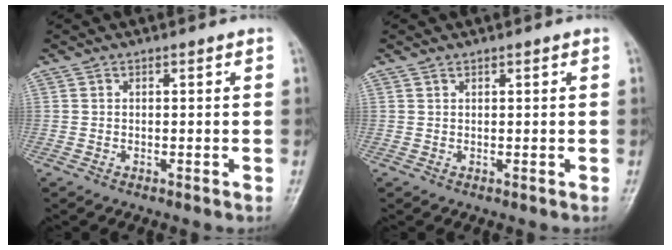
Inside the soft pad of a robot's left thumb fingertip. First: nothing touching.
{"total": 0.7, "force": [0.6, 0.3, 0.2], "torque": [-0.001, 0.005, 0.012]}